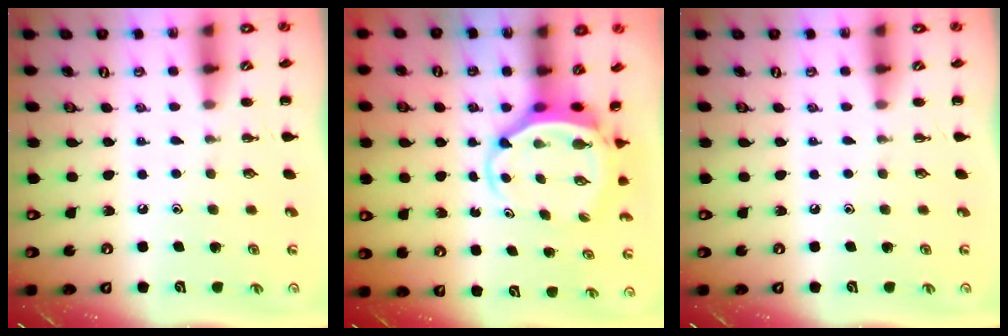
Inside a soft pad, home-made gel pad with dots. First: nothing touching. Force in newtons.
{"total": 5.1, "press": 4.9, "slide": 1.2}
{"total": 0.0}